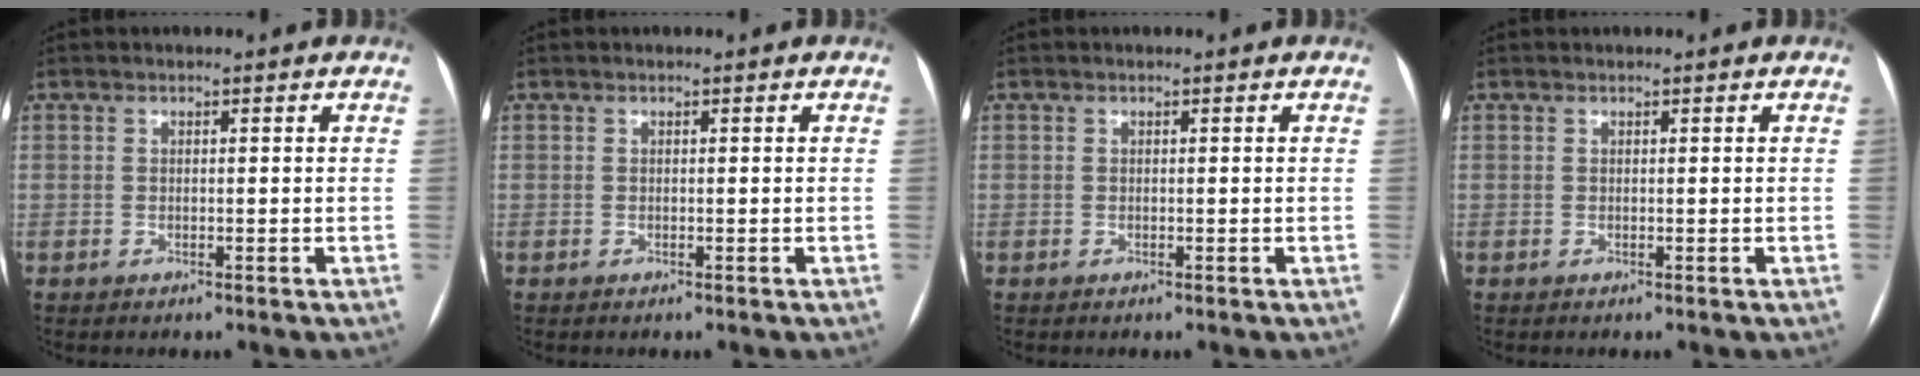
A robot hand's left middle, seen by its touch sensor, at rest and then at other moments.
{"total": 0.0}
{"total": 0.0}
{"total": 0.0}